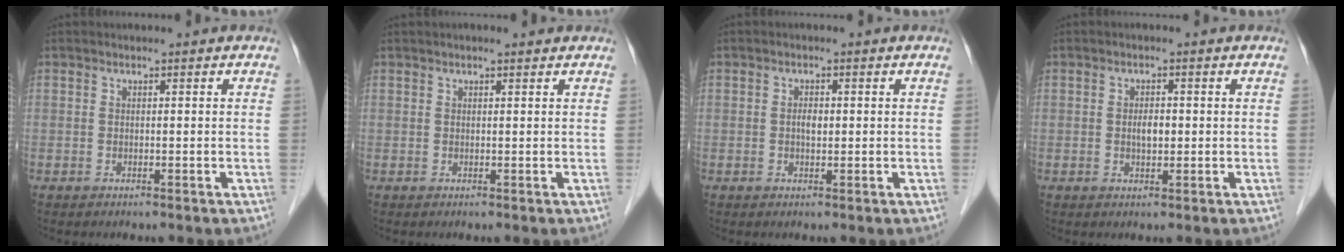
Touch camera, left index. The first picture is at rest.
{"total": 1.5, "force": [1.2, 0.3, 0.8], "torque": [-0.014, 0.013, 0.017]}
{"total": 1.5, "force": [0.1, 0.7, 1.3], "torque": [-0.024, 0.001, 0.001]}
{"total": 2.1, "force": [0.0, 1.0, 1.8], "torque": [-0.033, 0.001, 0.000]}